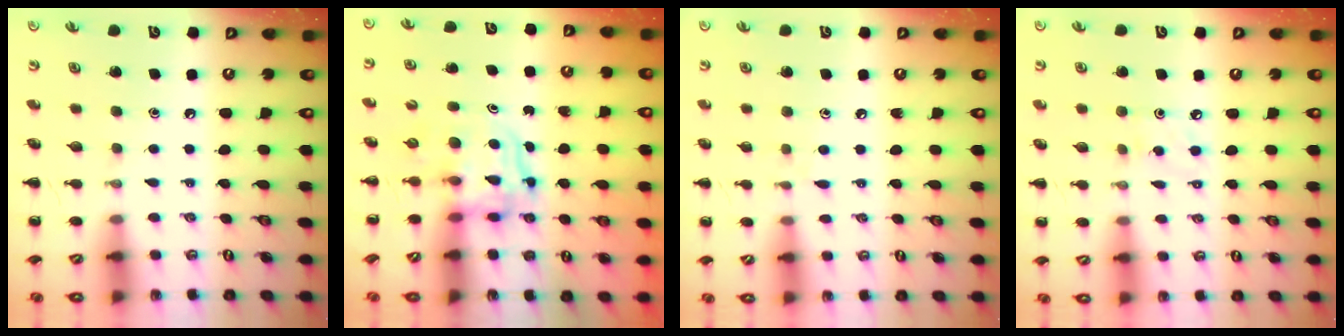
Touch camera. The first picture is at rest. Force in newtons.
{"total": 3.4, "press": 3.4, "slide": 0.2}
{"total": 3.7, "press": 3.2, "slide": 1.9}
{"total": 4.4, "press": 4.2, "slide": 1.1}